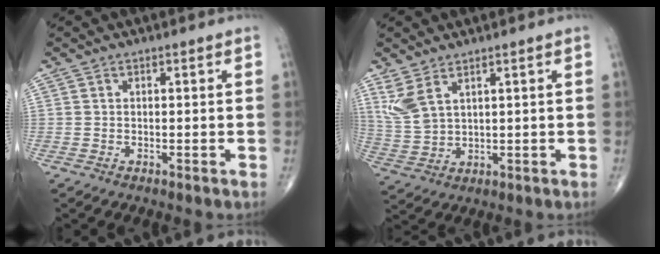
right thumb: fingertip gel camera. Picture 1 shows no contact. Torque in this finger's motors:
{"motor_torque": [-0.30, 0.48, 0.53, 0.37, 0.06]}